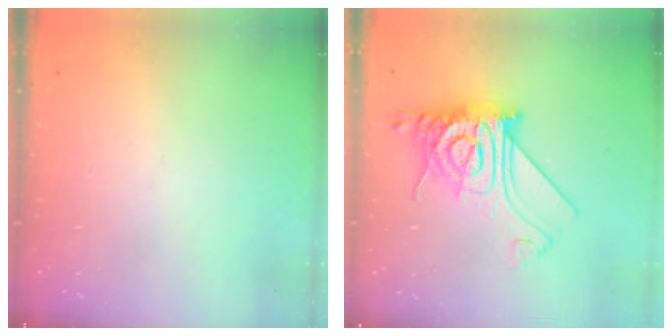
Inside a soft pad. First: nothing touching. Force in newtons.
{"total": 20.3, "press": 20.2, "slide": 2.3}